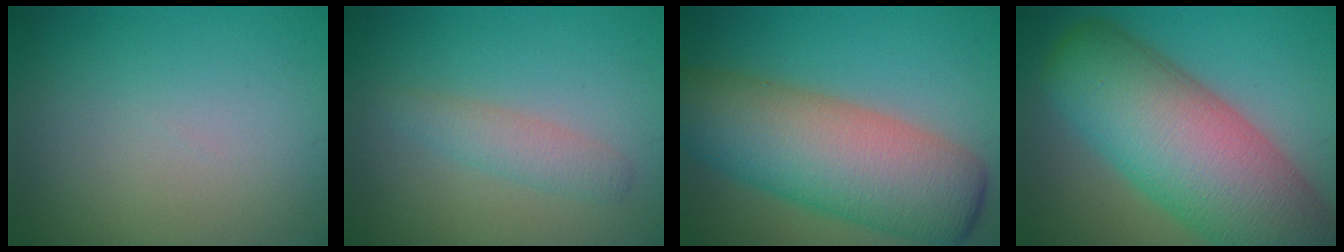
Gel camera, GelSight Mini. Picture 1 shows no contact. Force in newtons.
{"total": 2.2, "press": 2.2, "slide": 0.1}
{"total": 11.0, "press": 11.0, "slide": 0.4}
{"total": 14.3, "press": 14.3, "slide": 0.9}